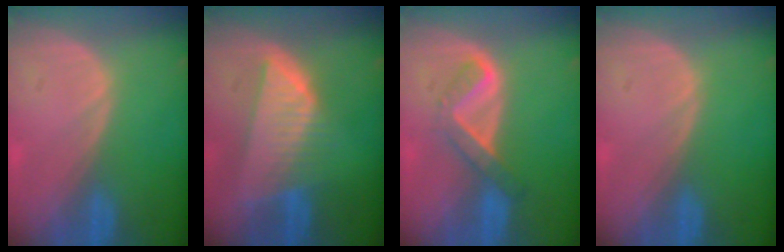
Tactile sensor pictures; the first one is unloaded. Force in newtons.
{"total": 8.4, "press": 7.4, "slide": 3.9}
{"total": 5.4, "press": 4.7, "slide": 2.6}
{"total": 0.0}